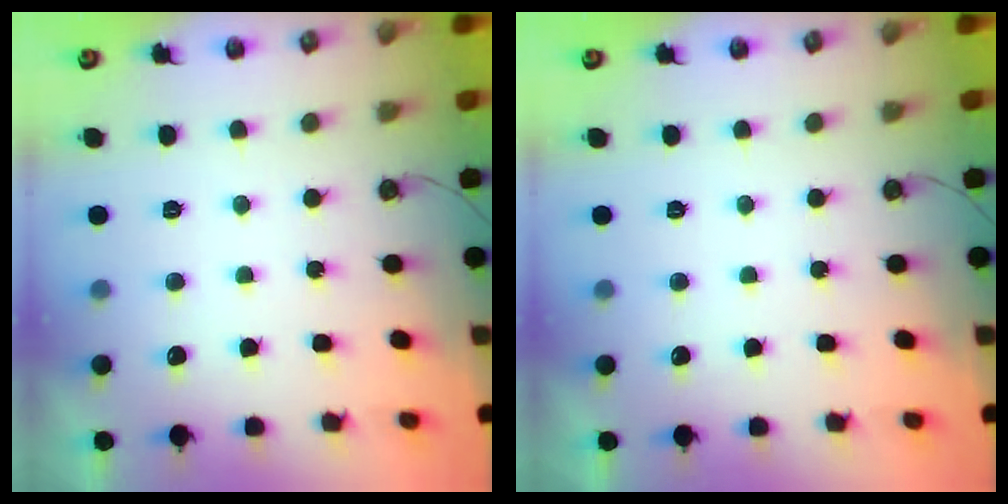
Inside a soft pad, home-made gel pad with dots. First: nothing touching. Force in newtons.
{"total": 0.0}